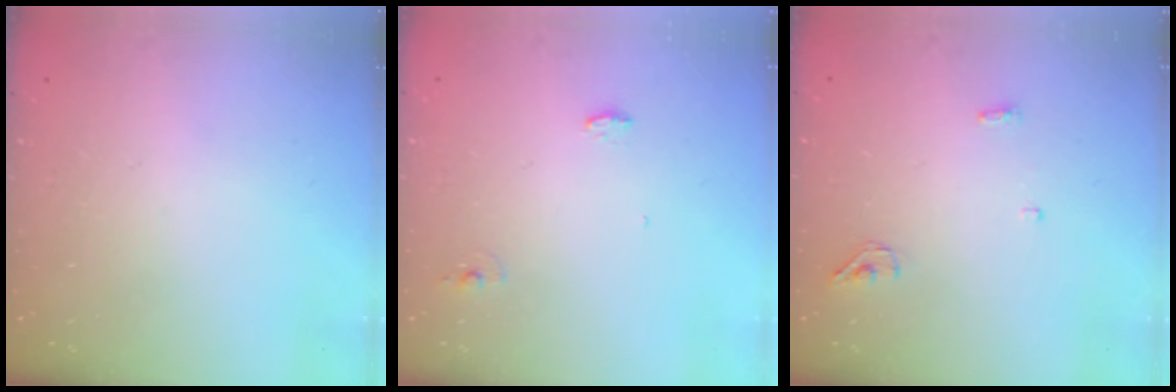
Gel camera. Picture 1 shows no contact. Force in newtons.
{"total": 5.1, "press": 4.5, "slide": 2.4}
{"total": 3.7, "press": 3.6, "slide": 0.9}